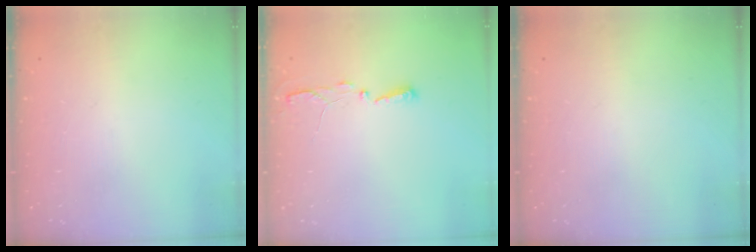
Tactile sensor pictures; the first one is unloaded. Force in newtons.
{"total": 3.5, "press": 3.5, "slide": 0.5}
{"total": 0.0}